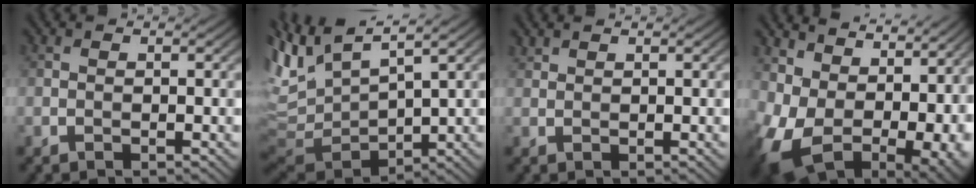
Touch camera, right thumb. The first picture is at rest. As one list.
[{"total": 10.7, "force": [4.3, 3.9, 9.0], "torque": [-0.218, 0.012, 0.091]}, {"total": 1.1, "force": [1.0, 0.1, 0.2], "torque": [-0.009, 0.004, 0.027]}, {"total": 15.9, "force": [4.1, 10.4, 11.3], "torque": [-0.202, -0.029, 0.118]}]